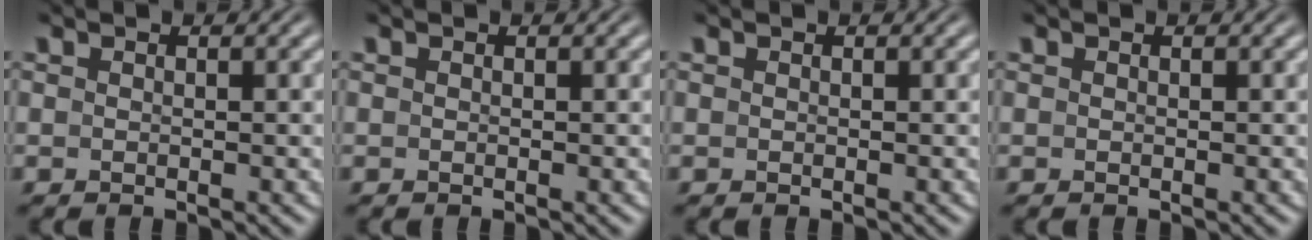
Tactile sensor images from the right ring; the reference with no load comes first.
{"total": 0.0}
{"total": 0.0}
{"total": 0.0}